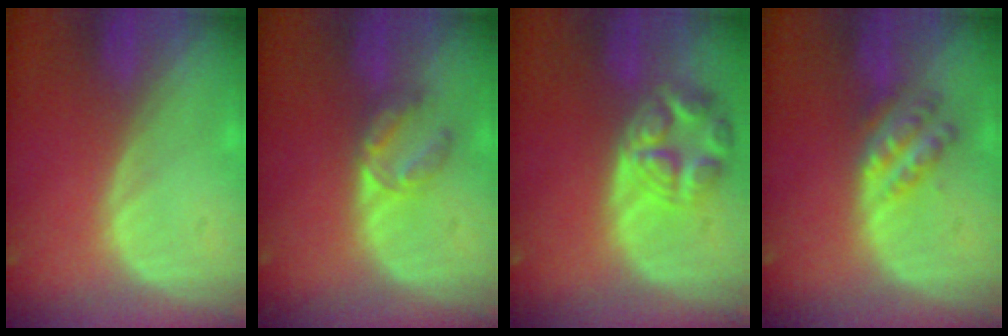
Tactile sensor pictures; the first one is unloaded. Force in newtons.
{"total": 4.3, "press": 4.3, "slide": 0.4}
{"total": 7.8, "press": 7.0, "slide": 3.5}
{"total": 5.9, "press": 5.2, "slide": 2.8}